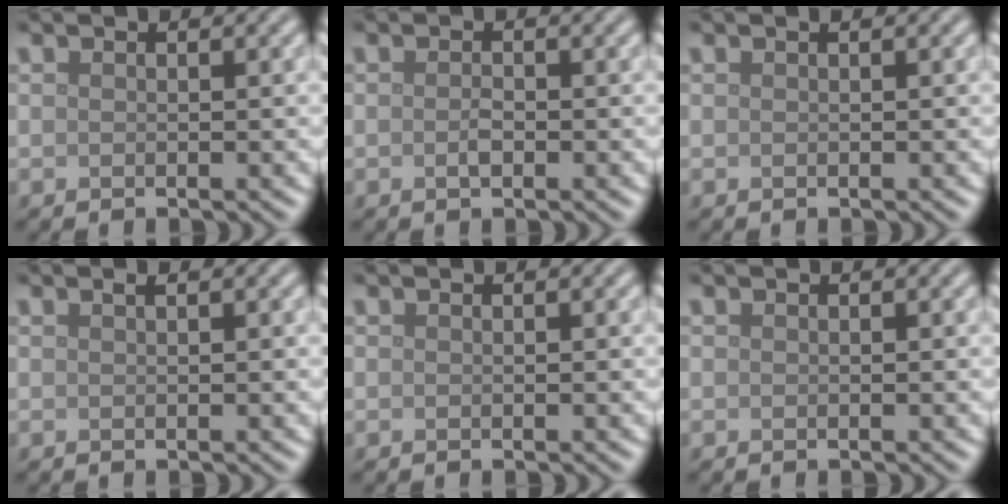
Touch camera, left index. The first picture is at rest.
{"total": 1.1, "force": [-0.3, 0.5, 0.9], "torque": [-0.019, 0.000, -0.006]}
{"total": 0.0}
{"total": 0.5, "force": [0.3, 0.1, 0.4], "torque": [-0.007, 0.002, 0.006]}
{"total": 0.0}
{"total": 0.0}